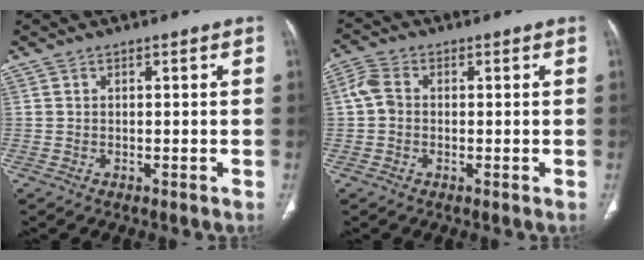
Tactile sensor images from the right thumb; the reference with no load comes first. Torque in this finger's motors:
{"motor_torque": [0.18, -0.16, 0.07, 0.60, 0.04]}